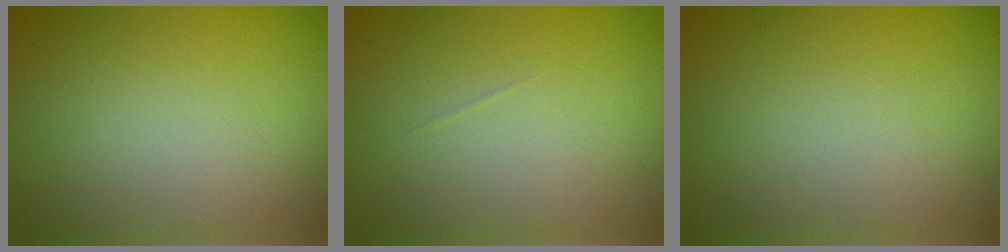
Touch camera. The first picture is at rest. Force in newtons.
{"total": 0.0}
{"total": 0.0}